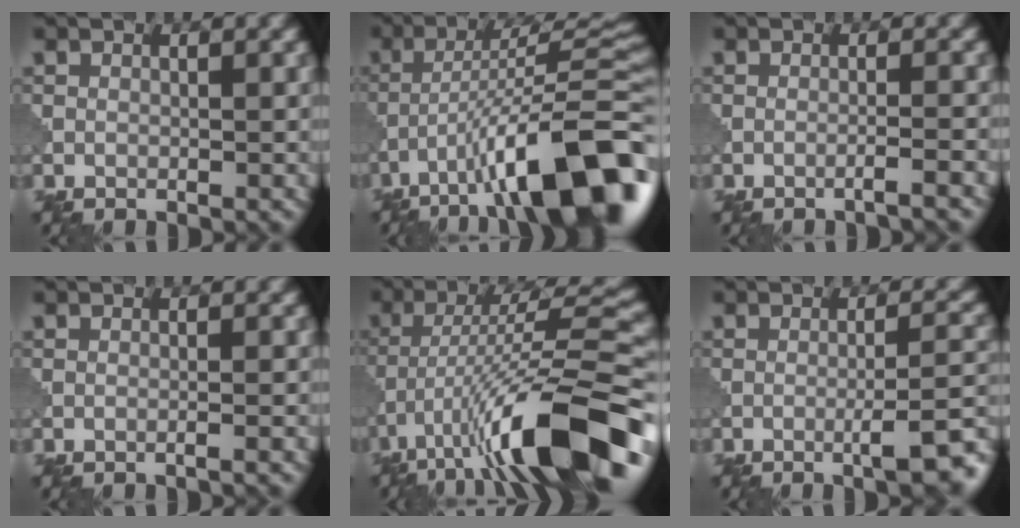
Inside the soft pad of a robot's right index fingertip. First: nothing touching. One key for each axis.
{"total": 14.8, "fx": -7.5, "fy": 3.6, "fz": 12.2, "tx": -0.188, "ty": 0.015, "tz": -0.118}
{"total": 1.9, "fx": -1.2, "fy": 0.1, "fz": 1.5, "tx": -0.011, "ty": 0.009, "tz": -0.035}
{"total": 0.9, "fx": -0.5, "fy": 0.1, "fz": 0.7, "tx": -0.006, "ty": 0.000, "tz": -0.025}
{"total": 14.6, "fx": -7.2, "fy": 3.5, "fz": 12.2, "tx": -0.198, "ty": 0.017, "tz": -0.118}
{"total": 5.9, "fx": -2.8, "fy": 1.0, "fz": 5.1, "tx": -0.066, "ty": 0.012, "tz": -0.046}